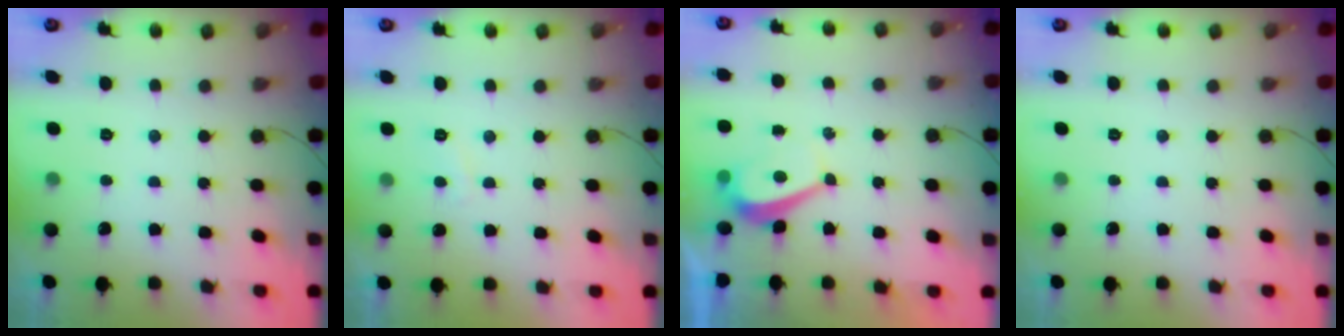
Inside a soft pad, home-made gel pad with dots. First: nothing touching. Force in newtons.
{"total": 2.0, "press": 1.9, "slide": 0.6}
{"total": 2.7, "press": 2.6, "slide": 0.7}
{"total": 0.0}